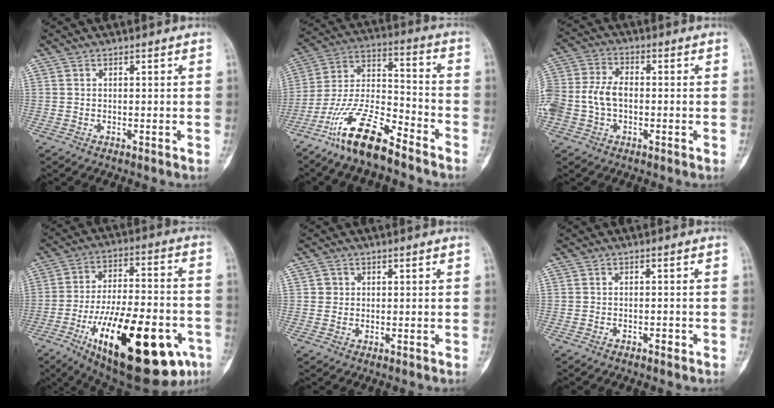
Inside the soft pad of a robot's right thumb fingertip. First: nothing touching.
{"total": 15.1, "force": [-11.0, 4.0, 9.6], "torque": [-0.187, 0.072, -0.211]}
{"total": 10.6, "force": [-1.4, 7.2, 7.7], "torque": [-0.174, 0.027, -0.032]}
{"total": 30.6, "force": [-12.3, 11.7, 25.5], "torque": [-0.367, 0.033, -0.176]}
{"total": 1.3, "force": [0.2, 1.3, 0.1], "torque": [0.007, 0.003, 0.001]}
{"total": 1.2, "force": [-0.8, 0.6, 0.7], "torque": [-0.012, 0.008, -0.013]}